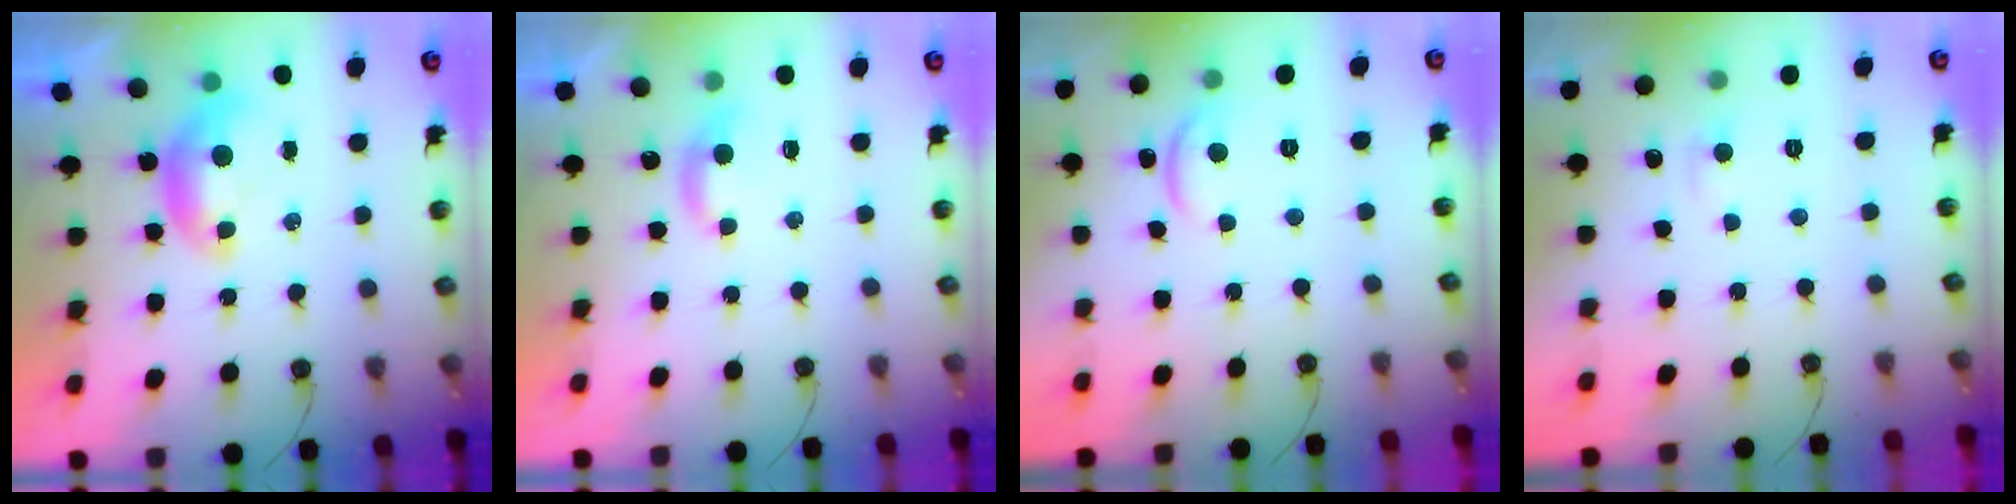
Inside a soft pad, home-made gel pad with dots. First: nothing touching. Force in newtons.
{"total": 1.9, "press": 1.9, "slide": 0.5}
{"total": 2.0, "press": 2.0, "slide": 0.2}
{"total": 1.4, "press": 1.3, "slide": 0.6}